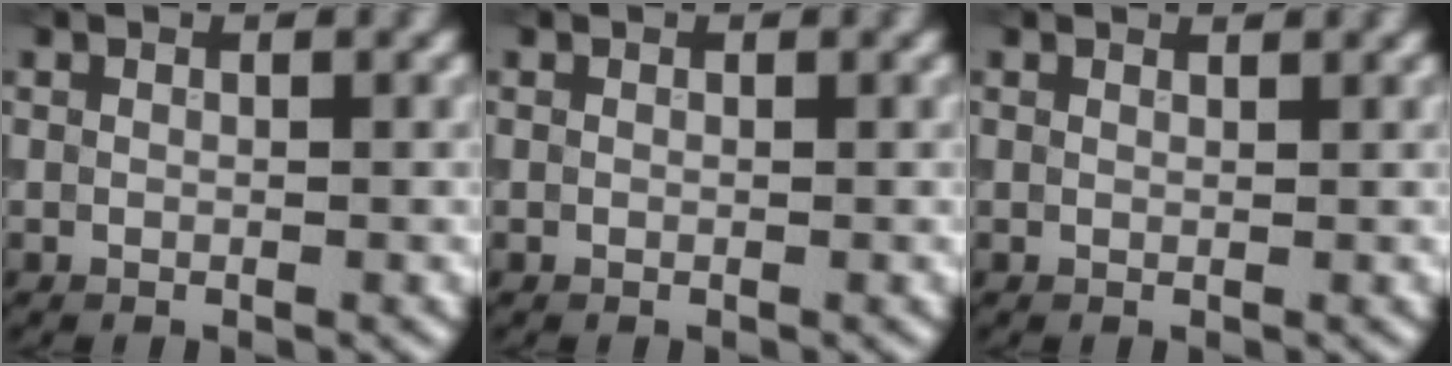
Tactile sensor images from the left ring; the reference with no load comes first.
{"total": 0.0}
{"total": 0.7, "force": [0.7, 0.1, 0.1], "torque": [-0.003, -0.001, 0.010]}